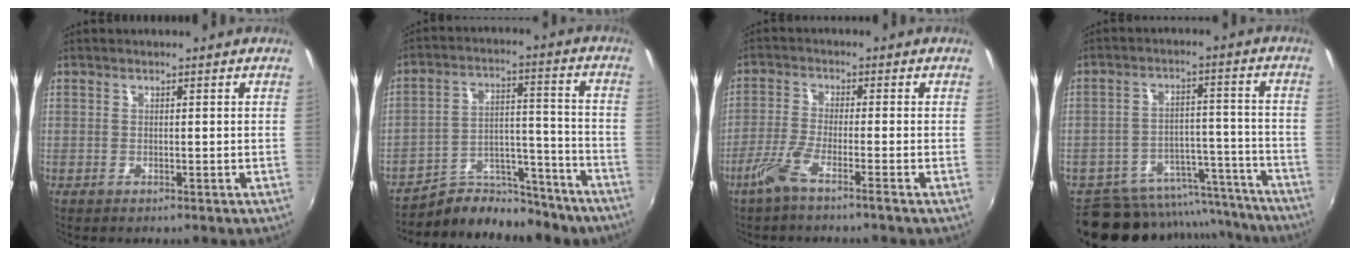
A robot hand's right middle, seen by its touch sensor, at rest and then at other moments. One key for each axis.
{"total": 16.5, "fx": -14.3, "fy": 6.8, "fz": 4.5, "tx": -0.080, "ty": 0.042, "tz": -0.201}
{"total": 4.8, "fx": -3.3, "fy": -0.3, "fz": 3.5, "tx": -0.089, "ty": -0.006, "tz": -0.069}
{"total": 18.0, "fx": -15.5, "fy": 7.8, "fz": 4.6, "tx": -0.091, "ty": 0.047, "tz": -0.199}